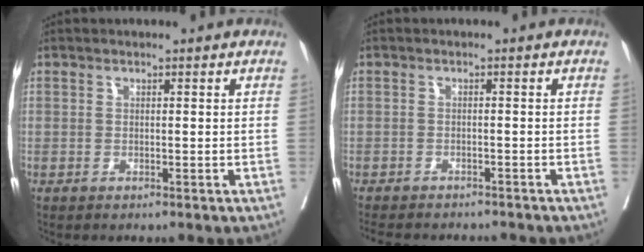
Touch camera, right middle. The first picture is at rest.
{"total": 10.4, "force": [-9.4, 2.6, 3.6], "torque": [-0.063, -0.009, -0.121]}